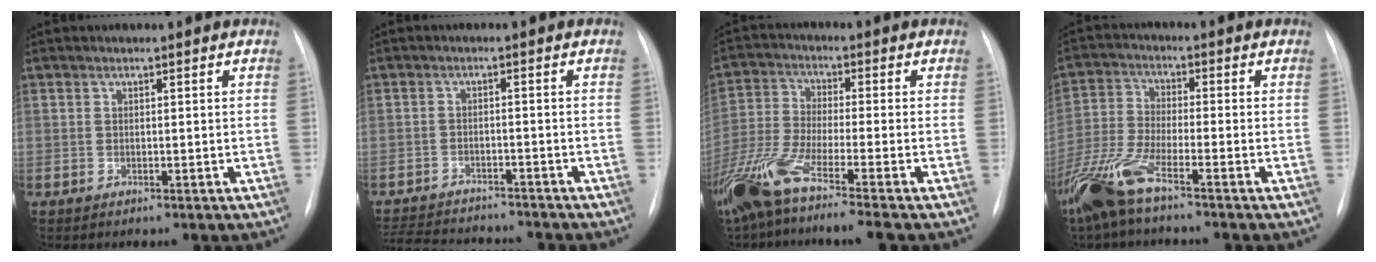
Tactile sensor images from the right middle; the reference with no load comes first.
{"total": 12.7, "force": [-11.8, 2.4, 3.9], "torque": [-0.079, -0.001, -0.168]}
{"total": 13.8, "force": [-9.8, -0.3, 9.7], "torque": [-0.208, -0.044, -0.186]}
{"total": 10.4, "force": [-7.2, 1.4, 7.3], "torque": [-0.169, -0.023, -0.146]}